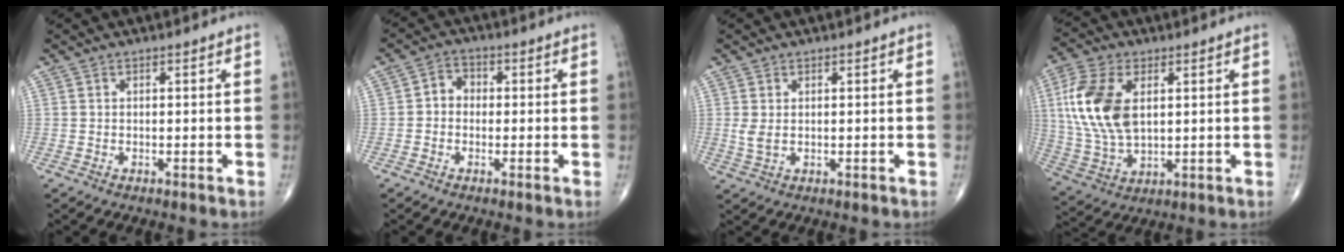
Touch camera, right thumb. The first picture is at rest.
{"total": 3.7, "force": [-0.3, 3.2, 1.9], "torque": [-0.008, 0.017, -0.017]}
{"total": 2.3, "force": [0.4, 1.2, 2.0], "torque": [-0.048, 0.000, 0.014]}
{"total": 15.4, "force": [3.2, 8.8, 12.2], "torque": [-0.255, -0.009, 0.065]}